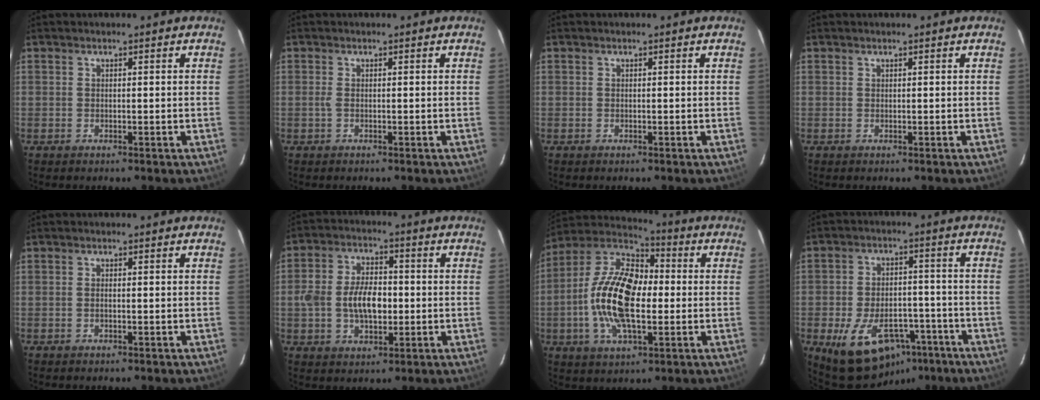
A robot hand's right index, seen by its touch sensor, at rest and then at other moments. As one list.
[{"total": 0.8, "force": [0.0, 0.1, 0.8], "torque": [-0.020, 0.000, -0.002]}, {"total": 0.0}, {"total": 0.0}, {"total": 0.7, "force": [-0.1, 0.2, 0.7], "torque": [-0.016, 0.001, -0.003]}, {"total": 9.8, "force": [-1.1, 5.7, 7.9], "torque": [-0.153, 0.011, -0.017]}, {"total": 18.6, "force": [-1.7, 9.2, 16.1], "torque": [-0.318, 0.008, -0.041]}, {"total": 15.8, "force": [-8.9, 9.7, 8.8], "torque": [-0.174, 0.013, -0.115]}]